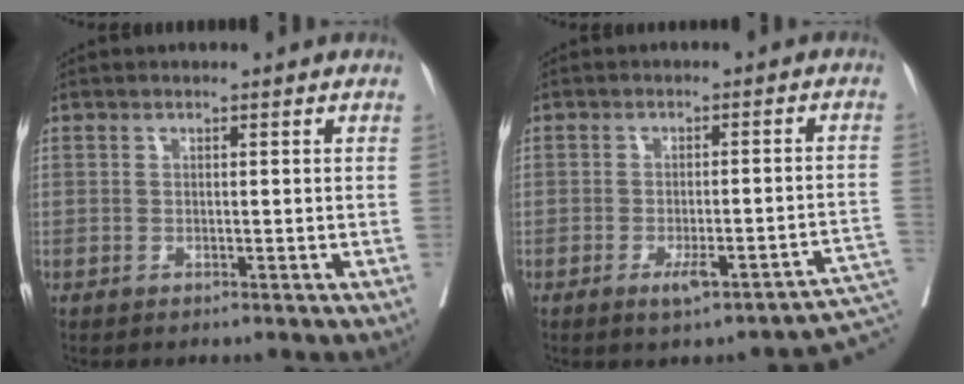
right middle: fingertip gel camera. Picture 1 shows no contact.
{"total": 8.1, "force": [-4.8, 1.8, 6.3], "torque": [-0.064, 0.015, -0.058]}